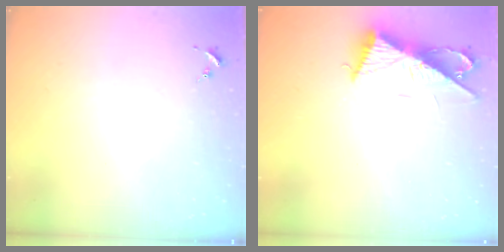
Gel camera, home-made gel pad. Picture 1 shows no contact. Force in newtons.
{"total": 10.0, "press": 10.0, "slide": 0.6}